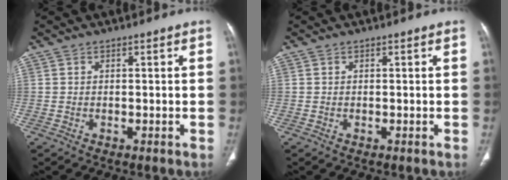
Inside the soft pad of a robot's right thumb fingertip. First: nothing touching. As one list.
[{"total": 0.0}]